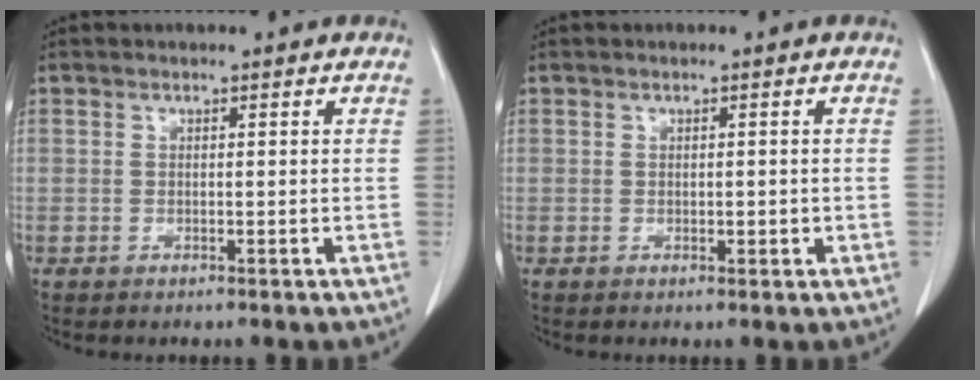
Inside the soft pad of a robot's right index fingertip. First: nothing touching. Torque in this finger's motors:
{"motor_torque": [0.10, 0.16, 0.08, 0.08]}